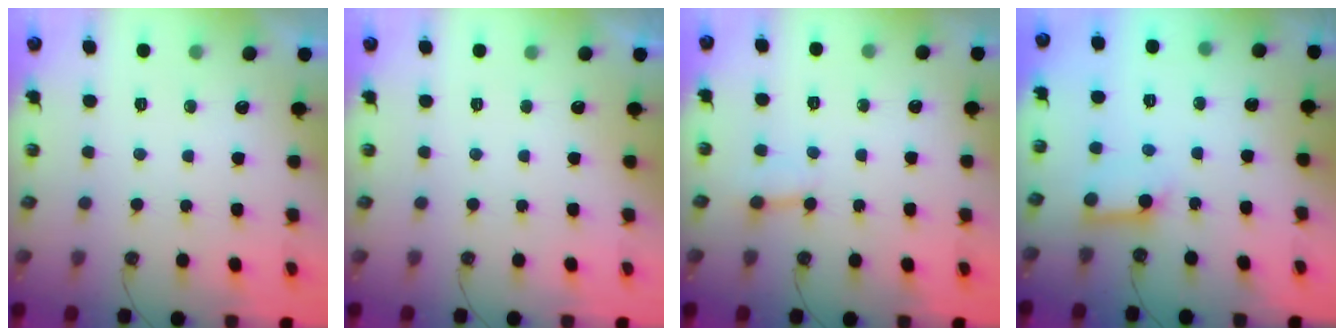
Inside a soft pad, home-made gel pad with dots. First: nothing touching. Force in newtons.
{"total": 0.0}
{"total": 2.7, "press": 2.7, "slide": 0.2}
{"total": 7.9, "press": 7.9, "slide": 0.8}